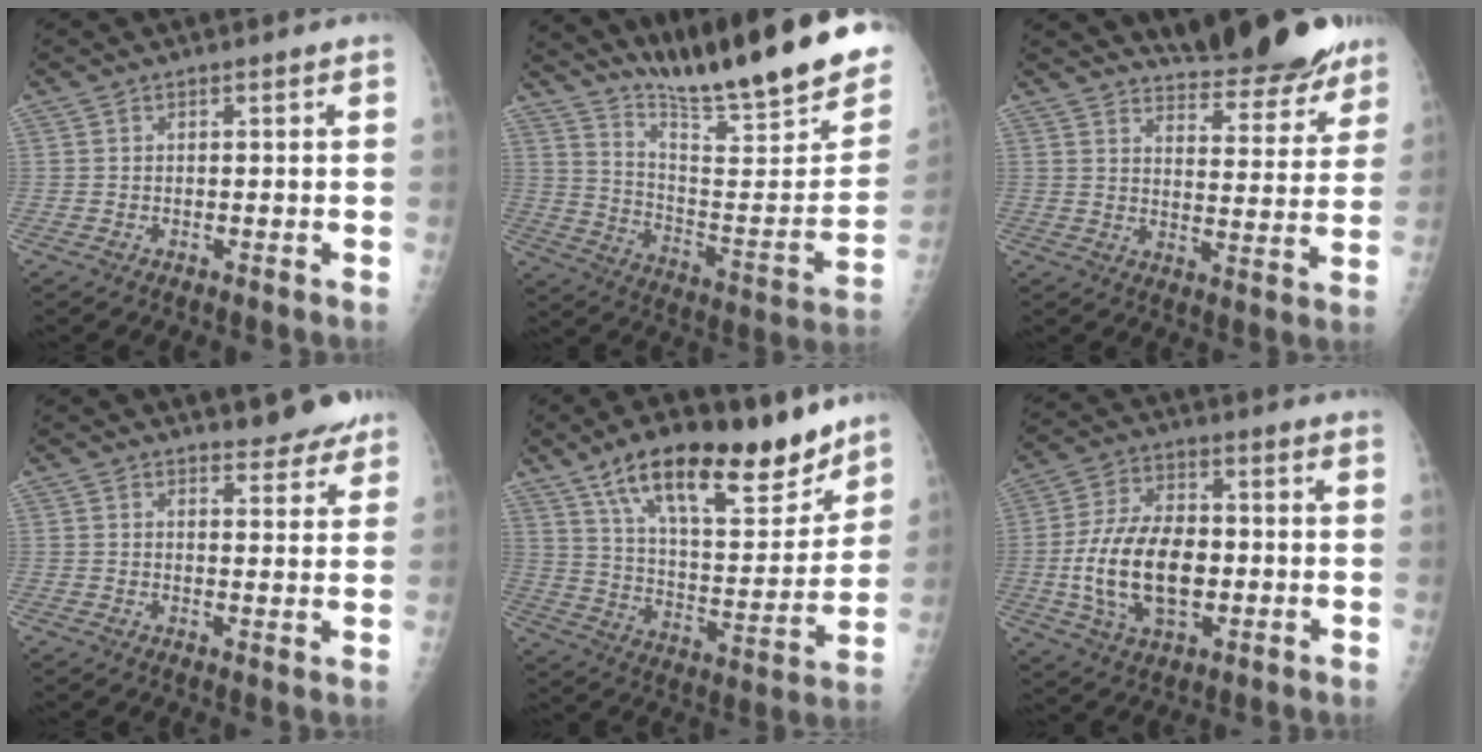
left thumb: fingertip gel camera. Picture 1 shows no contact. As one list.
[{"total": 26.1, "force": [20.4, 2.7, 16.1], "torque": [-0.233, -0.119, 0.322]}, {"total": 17.7, "force": [15.9, 4.9, 6.2], "torque": [-0.042, -0.103, 0.206]}, {"total": 6.3, "force": [5.6, 2.0, 2.1], "torque": [-0.003, -0.033, 0.065]}, {"total": 23.0, "force": [15.7, 8.5, 14.5], "torque": [-0.185, -0.062, 0.259]}, {"total": 16.1, "force": [-1.9, 9.4, 12.9], "torque": [-0.227, 0.008, -0.029]}]